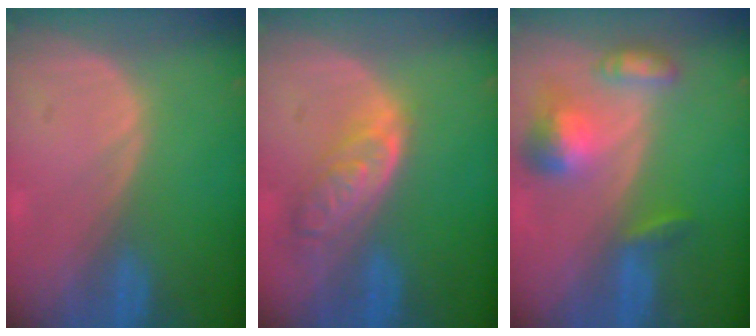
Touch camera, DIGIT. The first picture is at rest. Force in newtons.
{"total": 6.3, "press": 5.7, "slide": 2.7}
{"total": 7.0, "press": 6.5, "slide": 2.5}